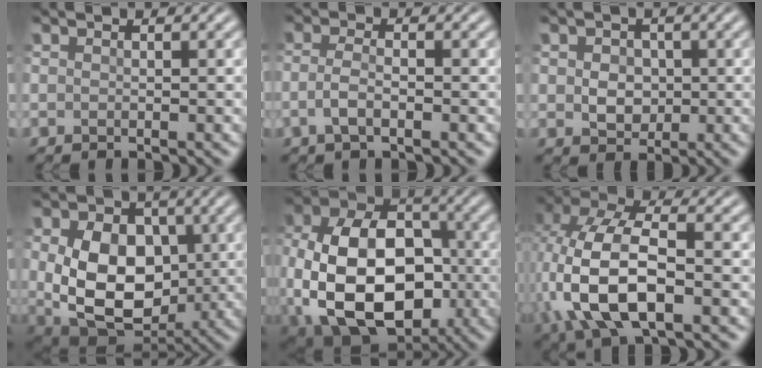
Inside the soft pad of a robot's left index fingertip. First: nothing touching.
{"total": 2.3, "force": [-0.7, 0.9, 2.0], "torque": [-0.043, 0.002, -0.019]}
{"total": 2.9, "force": [0.1, 2.4, 1.7], "torque": [-0.029, -0.002, 0.000]}
{"total": 11.4, "force": [0.3, 8.2, 7.8], "torque": [-0.140, -0.021, 0.016]}
{"total": 15.8, "force": [-2.3, 10.8, 11.3], "torque": [-0.214, -0.027, -0.030]}
{"total": 10.7, "force": [-2.2, 5.4, 9.0], "torque": [-0.194, 0.005, -0.048]}